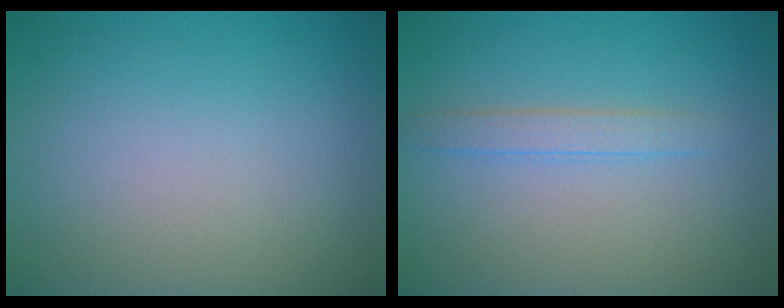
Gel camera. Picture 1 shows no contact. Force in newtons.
{"total": 1.8, "press": 1.8, "slide": 0.0}